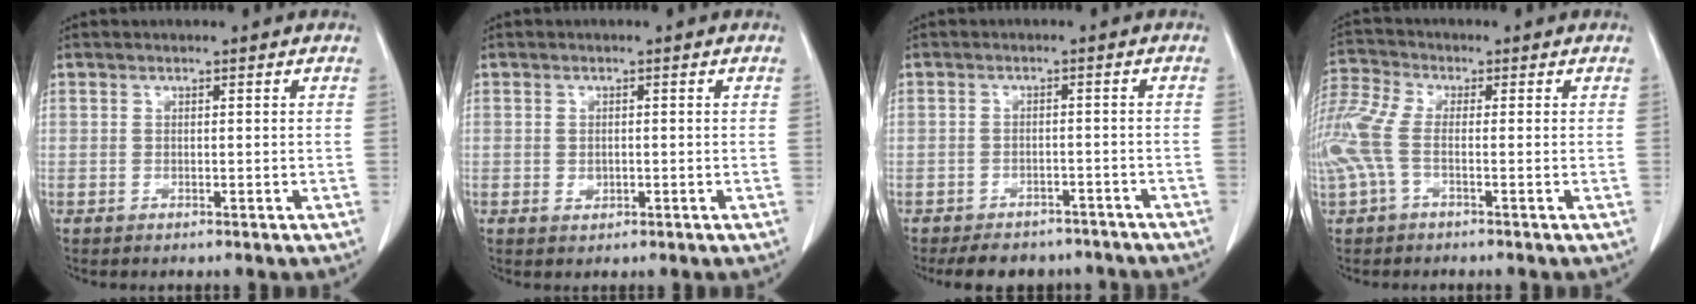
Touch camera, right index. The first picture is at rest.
{"total": 1.4, "force": [-0.2, 1.1, 0.9], "torque": [-0.015, 0.000, 0.003]}
{"total": 9.2, "force": [-7.9, 4.3, 2.0], "torque": [-0.022, 0.001, -0.093]}
{"total": 9.7, "force": [-1.6, 4.2, 8.6], "torque": [-0.233, 0.019, -0.033]}